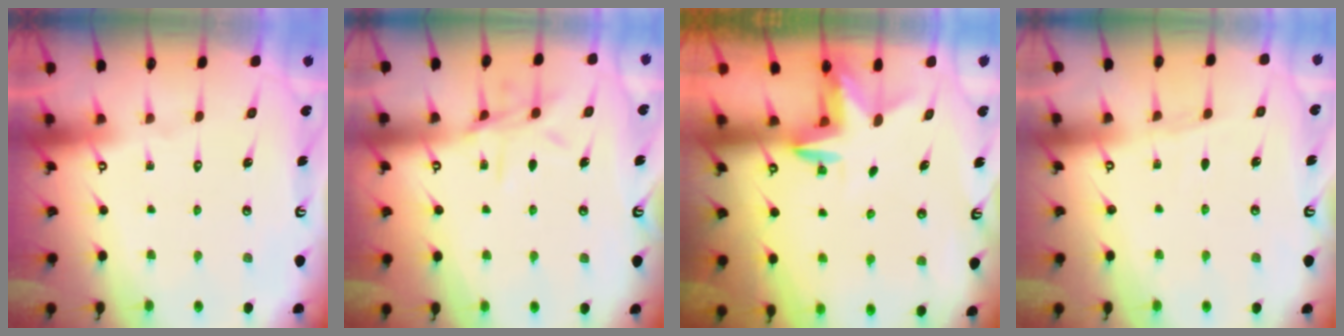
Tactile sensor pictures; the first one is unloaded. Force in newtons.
{"total": 9.5, "press": 9.5, "slide": 0.7}
{"total": 2.7, "press": 2.7, "slide": 0.1}
{"total": 2.4, "press": 2.4, "slide": 0.4}